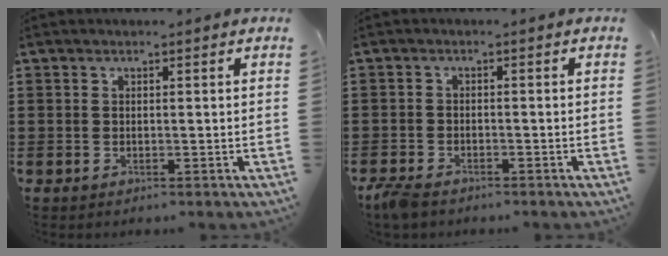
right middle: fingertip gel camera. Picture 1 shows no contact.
{"total": 2.3, "force": [-1.9, 0.8, 1.0], "torque": [-0.041, -0.004, -0.044]}